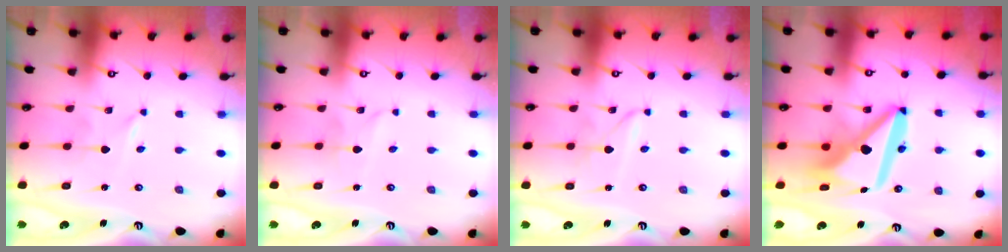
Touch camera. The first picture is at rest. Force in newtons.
{"total": 2.3, "press": 2.3, "slide": 0.1}
{"total": 1.9, "press": 1.9, "slide": 0.2}
{"total": 16.1, "press": 16.0, "slide": 1.4}